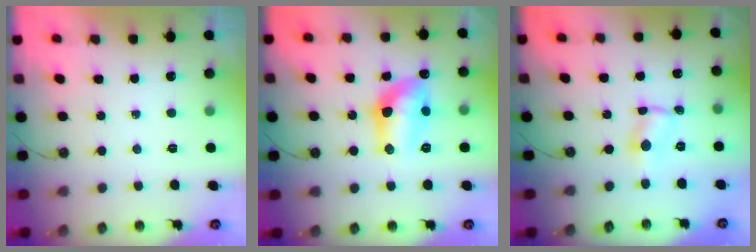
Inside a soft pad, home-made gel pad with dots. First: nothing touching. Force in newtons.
{"total": 12.3, "press": 12.2, "slide": 1.1}
{"total": 1.5, "press": 1.5, "slide": 0.1}